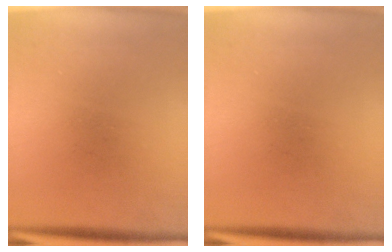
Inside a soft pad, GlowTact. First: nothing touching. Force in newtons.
{"total": 0.0}